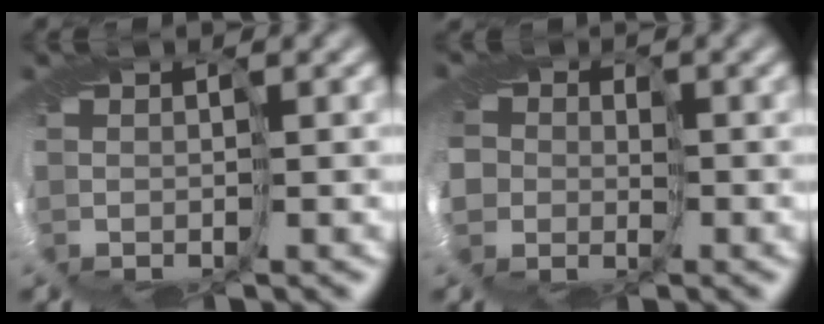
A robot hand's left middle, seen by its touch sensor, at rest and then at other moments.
{"total": 4.9, "force": [-0.5, 4.7, 1.3], "torque": [-0.026, 0.000, -0.047]}